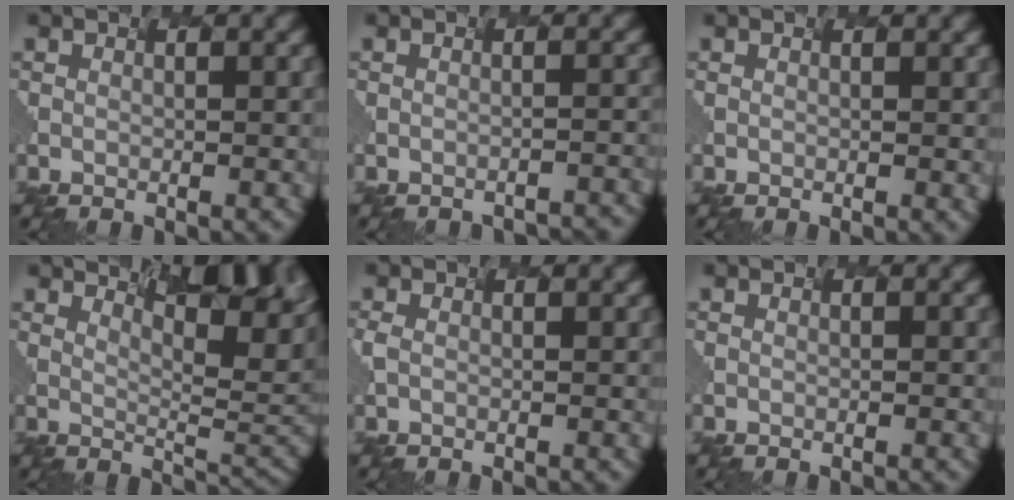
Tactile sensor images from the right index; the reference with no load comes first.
{"total": 2.1, "force": [-1.8, 0.5, 1.1], "torque": [0.001, 0.004, -0.017]}
{"total": 0.0}
{"total": 7.5, "force": [4.5, 2.0, 5.7], "torque": [-0.083, 0.004, 0.088]}
{"total": 0.0}
{"total": 0.0}